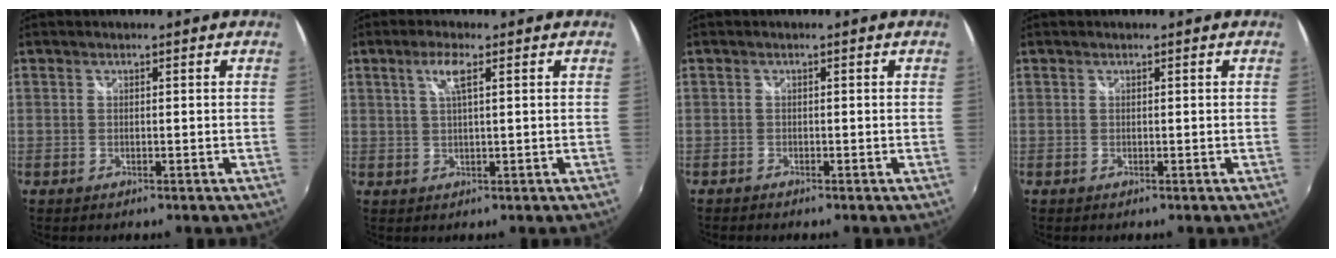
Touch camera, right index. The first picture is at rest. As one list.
[{"total": 3.6, "force": [1.5, 0.3, 3.2], "torque": [-0.064, 0.005, 0.028]}, {"total": 0.8, "force": [-0.7, 0.3, 0.1], "torque": [-0.006, -0.002, -0.015]}, {"total": 0.0}]